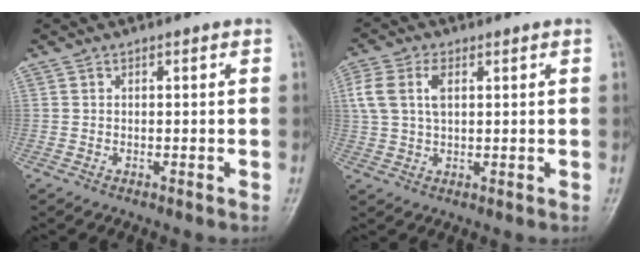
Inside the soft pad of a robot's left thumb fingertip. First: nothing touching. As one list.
[{"total": 6.3, "force": [2.0, 3.4, 5.0], "torque": [-0.115, 0.011, 0.041]}]